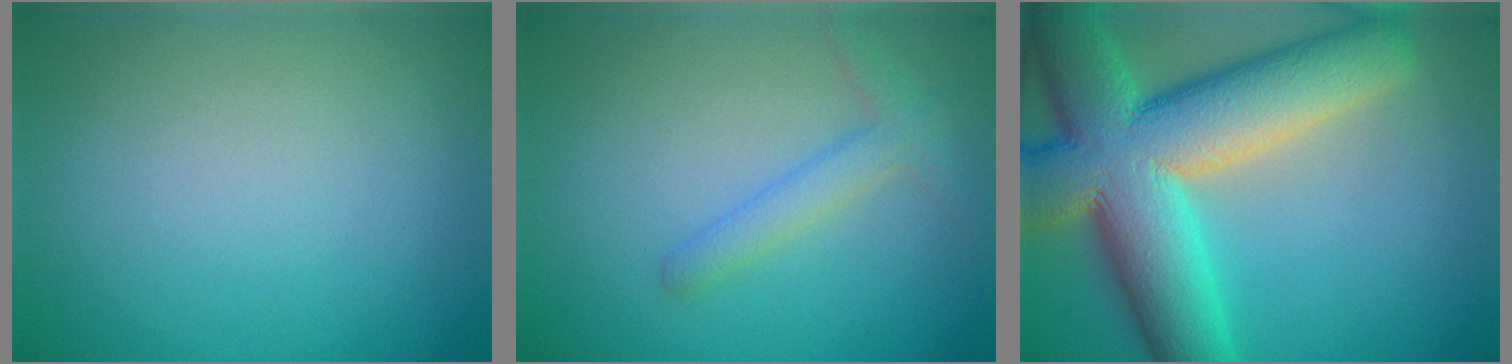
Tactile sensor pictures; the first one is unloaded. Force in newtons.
{"total": 2.2, "press": 2.2, "slide": 0.1}
{"total": 15.1, "press": 15.1, "slide": 0.9}